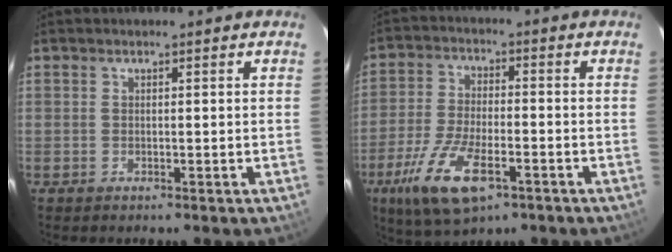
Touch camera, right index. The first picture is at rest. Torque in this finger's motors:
{"motor_torque": [1.40, -0.73, 0.61, 0.08]}